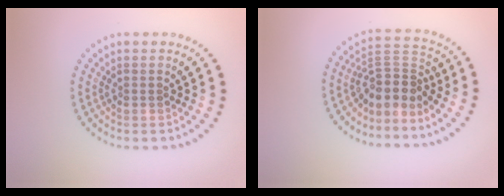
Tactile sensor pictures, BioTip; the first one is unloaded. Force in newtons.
{"total": 3.5, "press": 2.4, "slide": 2.5}